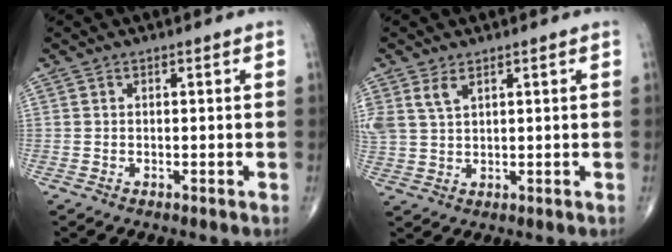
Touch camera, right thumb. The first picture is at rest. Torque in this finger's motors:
{"motor_torque": [0.05, 0.11, 0.59, 0.63, 0.17]}